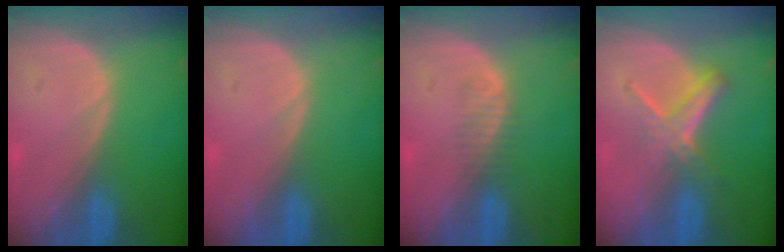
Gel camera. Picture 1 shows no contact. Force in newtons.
{"total": 0.0}
{"total": 1.9, "press": 1.6, "slide": 1.0}
{"total": 6.0, "press": 5.2, "slide": 3.1}